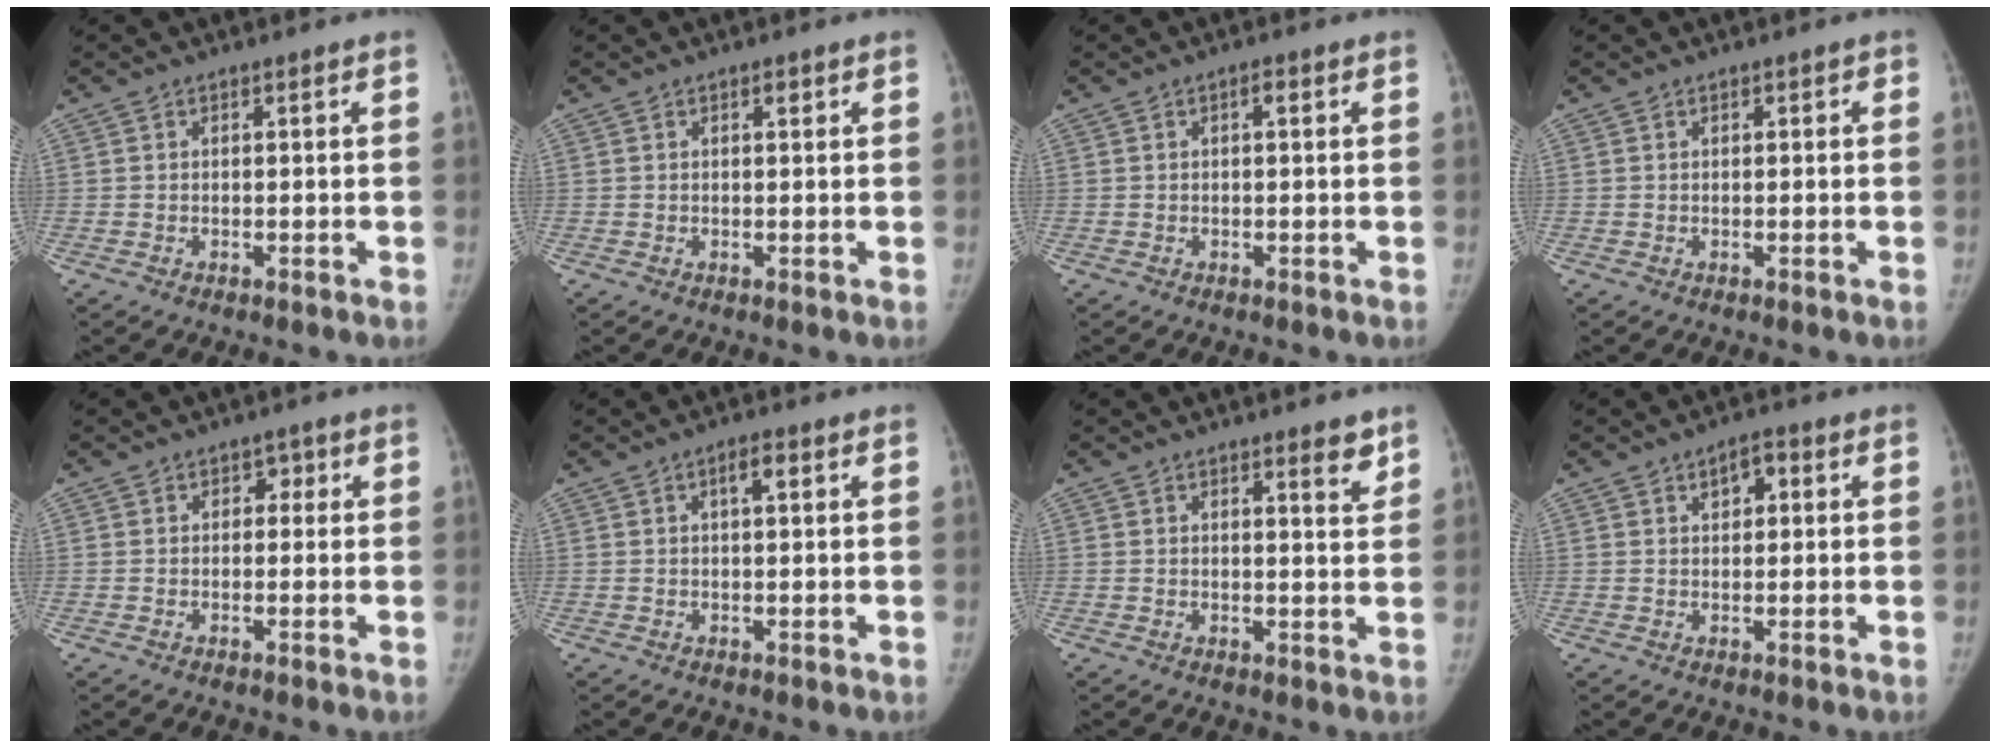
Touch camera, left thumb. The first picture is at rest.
{"total": 0.8, "force": [0.4, 0.4, 0.6], "torque": [-0.004, 0.001, 0.006]}
{"total": 1.1, "force": [0.3, 0.4, 0.9], "torque": [-0.012, 0.005, 0.000]}
{"total": 0.5, "force": [0.1, 0.4, 0.3], "torque": [0.006, 0.003, 0.000]}
{"total": 2.0, "force": [0.4, 1.7, 1.0], "torque": [0.012, 0.006, -0.002]}
{"total": 1.7, "force": [0.6, 0.6, 1.5], "torque": [-0.021, 0.003, 0.008]}
{"total": 3.4, "force": [2.4, 0.9, 2.2], "torque": [-0.020, -0.017, 0.030]}
{"total": 3.5, "force": [1.3, 2.1, 2.5], "torque": [-0.020, 0.006, 0.016]}